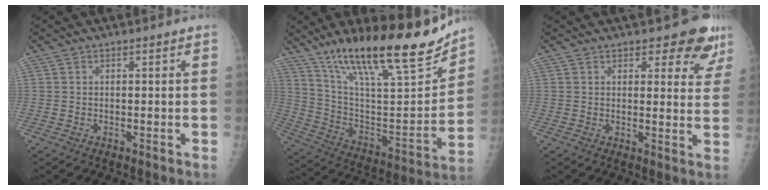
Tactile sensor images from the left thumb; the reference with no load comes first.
{"total": 27.3, "force": [19.0, 6.9, 18.3], "torque": [-0.271, -0.065, 0.322]}
{"total": 8.1, "force": [6.2, 3.6, 3.9], "torque": [-0.006, -0.035, 0.060]}